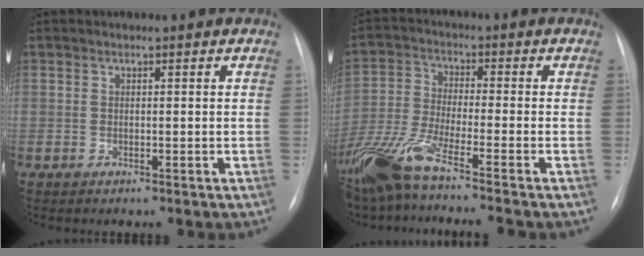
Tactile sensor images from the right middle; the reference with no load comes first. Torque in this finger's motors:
{"motor_torque": [1.08, -1.05, 0.44, 0.16]}